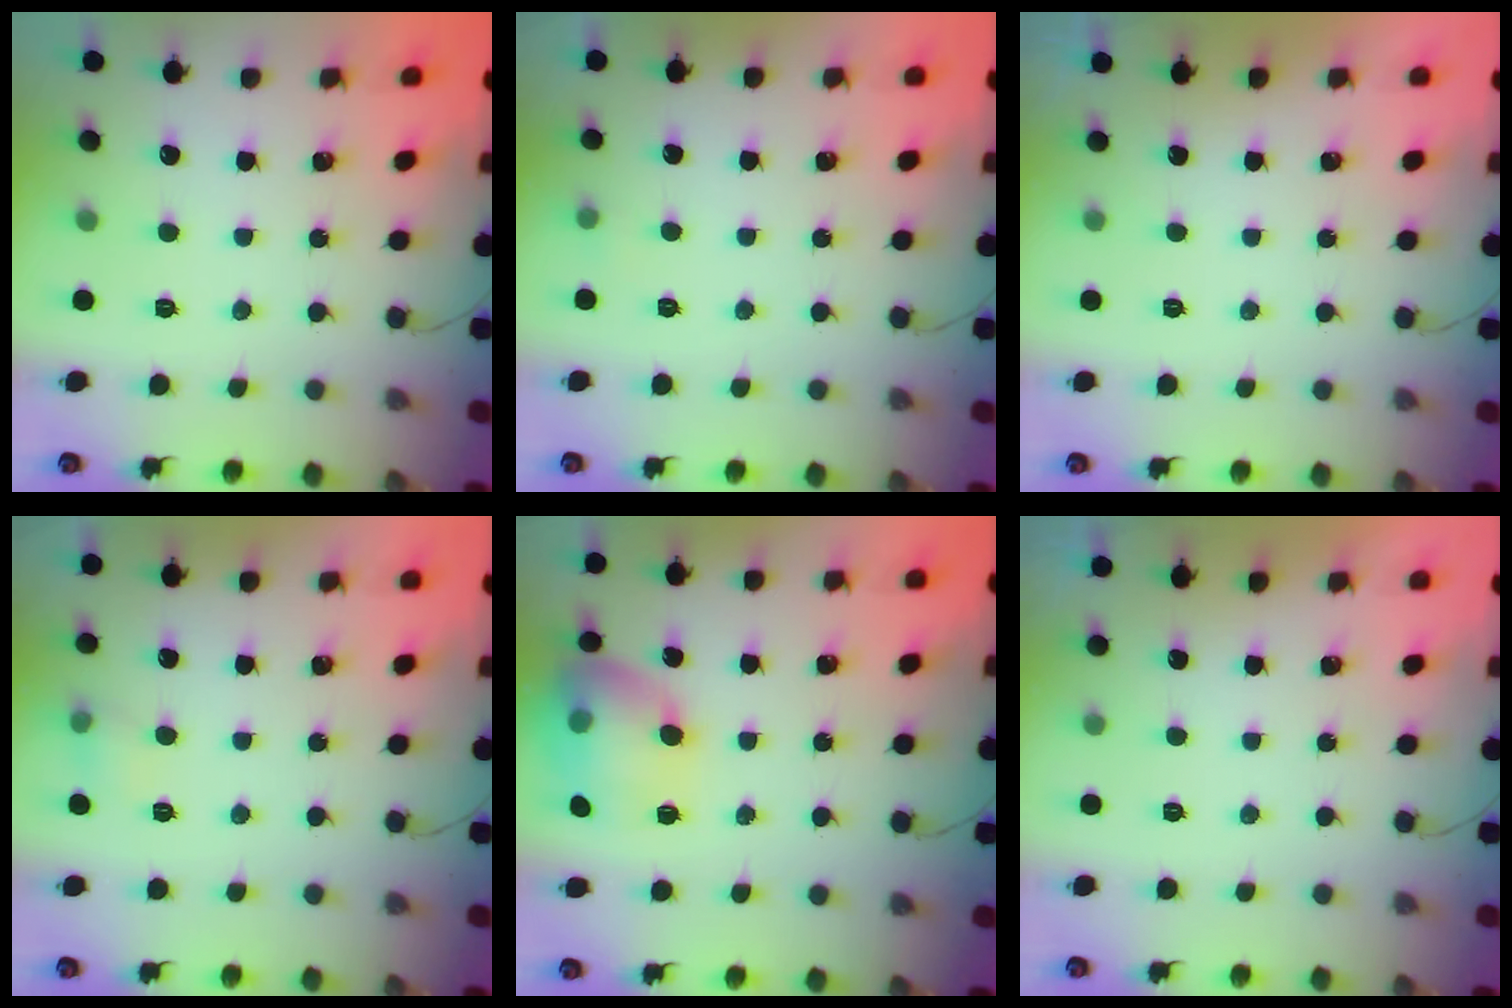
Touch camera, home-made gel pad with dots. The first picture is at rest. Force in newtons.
{"total": 3.4, "press": 2.5, "slide": 2.3}
{"total": 0.0}
{"total": 5.5, "press": 5.3, "slide": 1.4}
{"total": 15.6, "press": 15.5, "slide": 1.2}
{"total": 0.0}